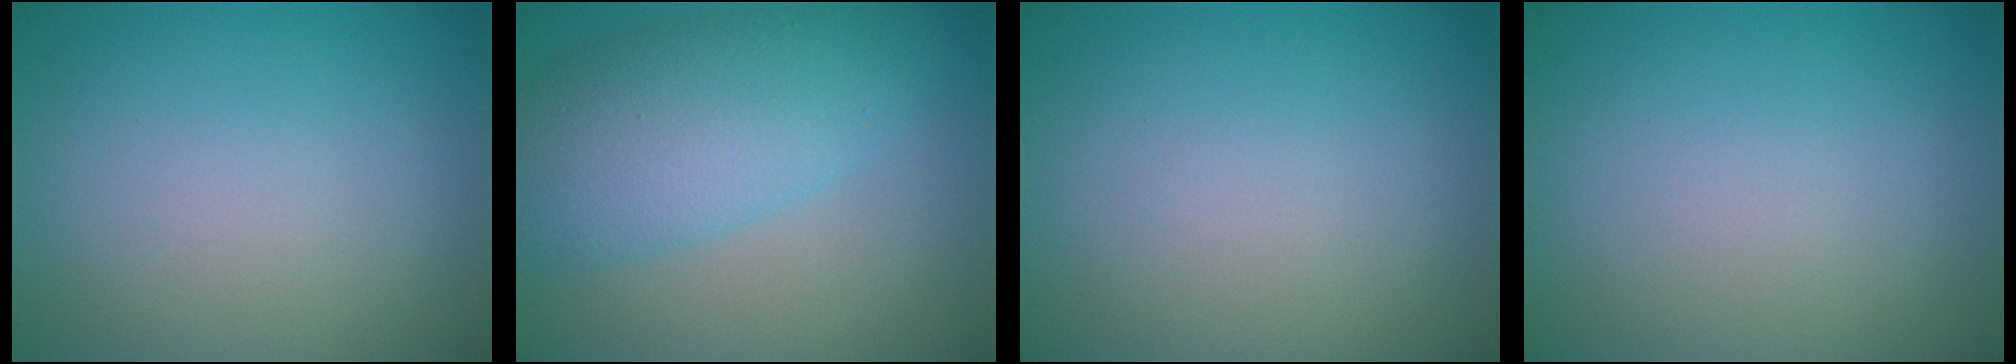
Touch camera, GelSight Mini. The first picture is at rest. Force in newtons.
{"total": 7.4, "press": 7.4, "slide": 0.3}
{"total": 0.0}
{"total": 0.0}